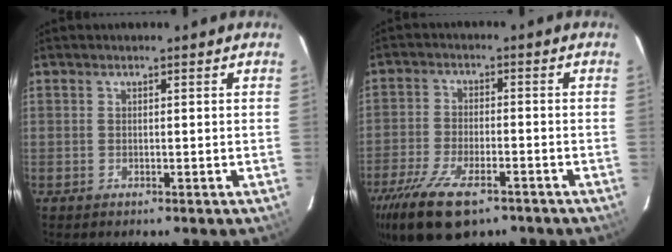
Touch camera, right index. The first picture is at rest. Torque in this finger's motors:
{"motor_torque": [1.73, -0.40, 0.49, 0.12]}